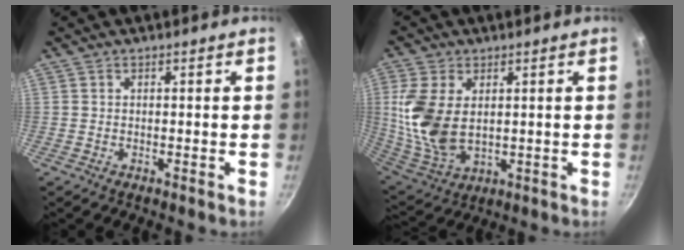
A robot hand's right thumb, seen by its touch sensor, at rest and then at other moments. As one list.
[{"total": 13.7, "force": [2.1, 8.4, 10.6], "torque": [-0.215, -0.021, 0.055]}]